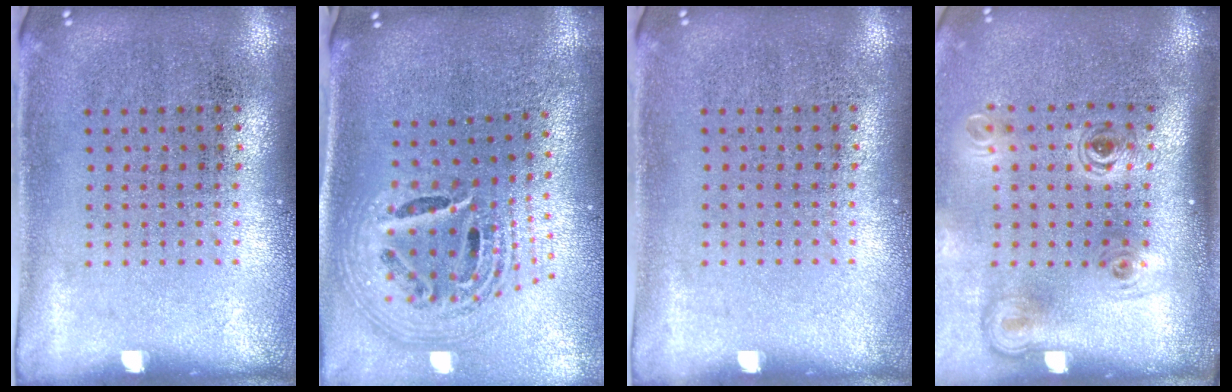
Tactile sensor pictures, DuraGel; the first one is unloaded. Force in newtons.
{"total": 2.7, "press": 1.9, "slide": 1.9}
{"total": 0.0}
{"total": 2.2, "press": 1.5, "slide": 1.6}